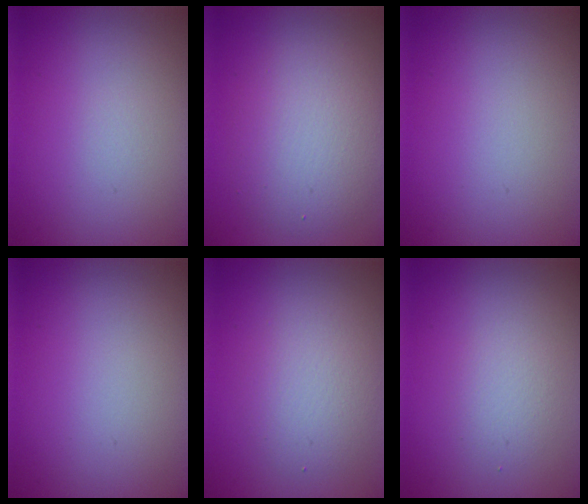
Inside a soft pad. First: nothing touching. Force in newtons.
{"total": 4.9, "press": 4.9, "slide": 0.5}
{"total": 0.0}
{"total": 0.0}
{"total": 2.9, "press": 2.9, "slide": 0.1}
{"total": 1.6, "press": 1.6, "slide": 0.3}